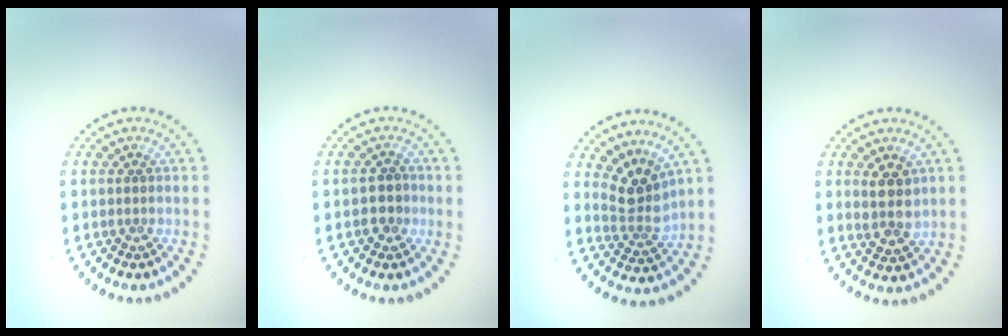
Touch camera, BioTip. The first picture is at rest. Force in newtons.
{"total": 1.9, "press": 1.8, "slide": 0.5}
{"total": 3.1, "press": 2.3, "slide": 2.1}
{"total": 2.8, "press": 2.6, "slide": 1.0}